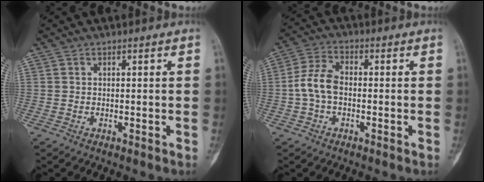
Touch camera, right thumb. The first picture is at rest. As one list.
[{"total": 6.6, "force": [-0.9, 4.0, 5.1], "torque": [-0.107, 0.020, -0.026]}]